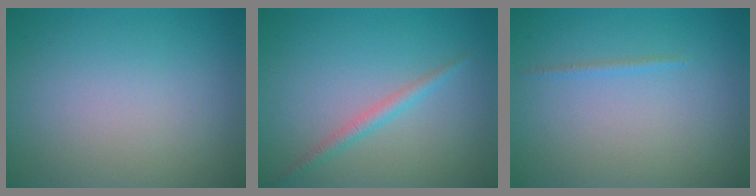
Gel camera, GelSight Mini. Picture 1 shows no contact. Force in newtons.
{"total": 1.5, "press": 1.5, "slide": 0.1}
{"total": 0.6, "press": 0.6, "slide": 0.1}